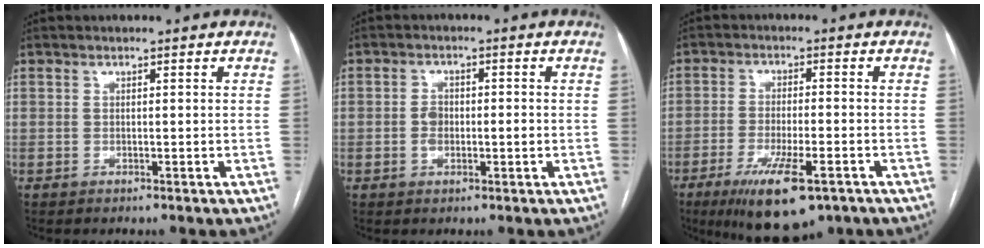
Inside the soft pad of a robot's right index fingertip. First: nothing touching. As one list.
[{"total": 3.2, "force": [-0.5, 2.0, 2.5], "torque": [-0.047, 0.008, -0.008]}, {"total": 11.7, "force": [-6.8, 2.9, 9.1], "torque": [-0.161, -0.025, -0.104]}]